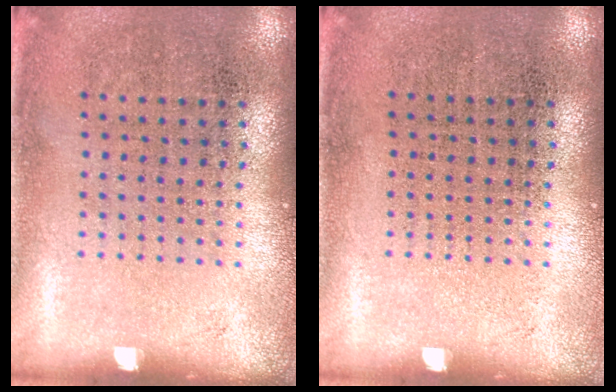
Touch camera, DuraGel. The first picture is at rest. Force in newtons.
{"total": 0.0}